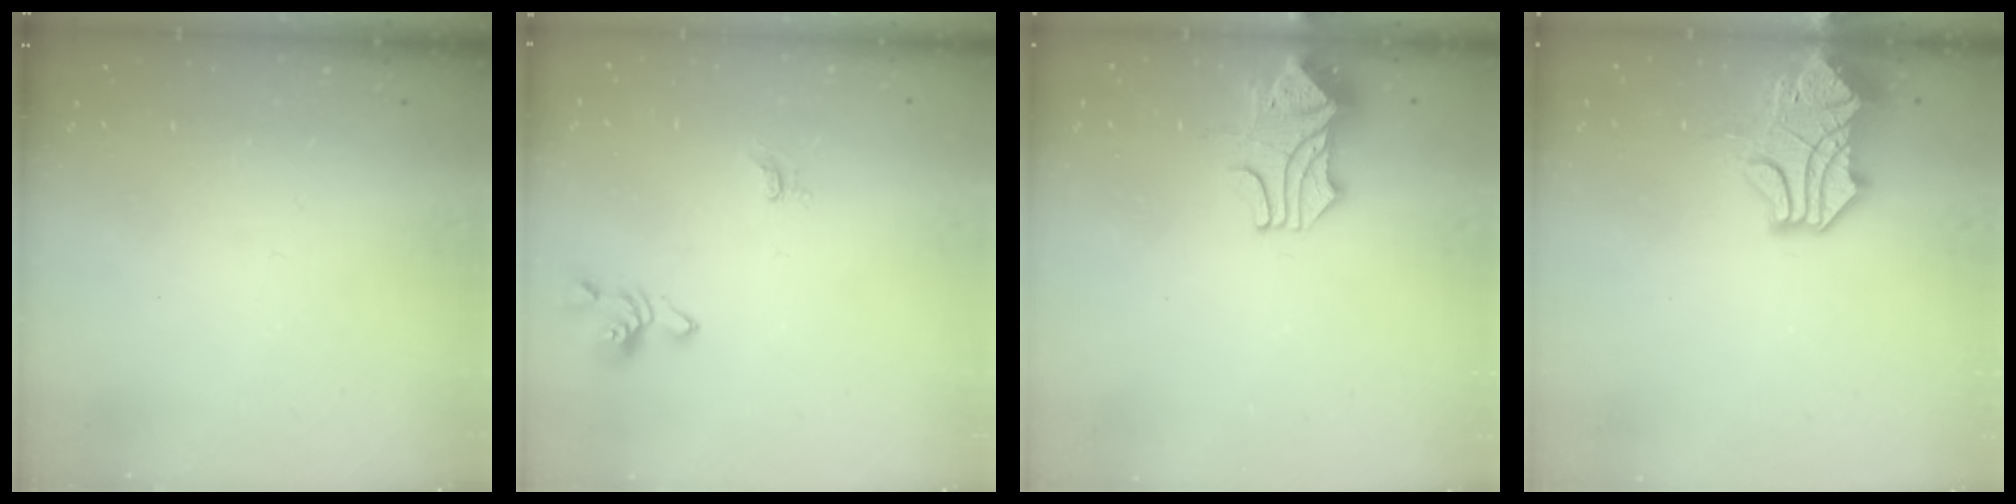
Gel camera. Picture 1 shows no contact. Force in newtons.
{"total": 1.3, "press": 1.3, "slide": 0.5}
{"total": 2.2, "press": 1.9, "slide": 1.1}
{"total": 7.1, "press": 6.9, "slide": 1.8}